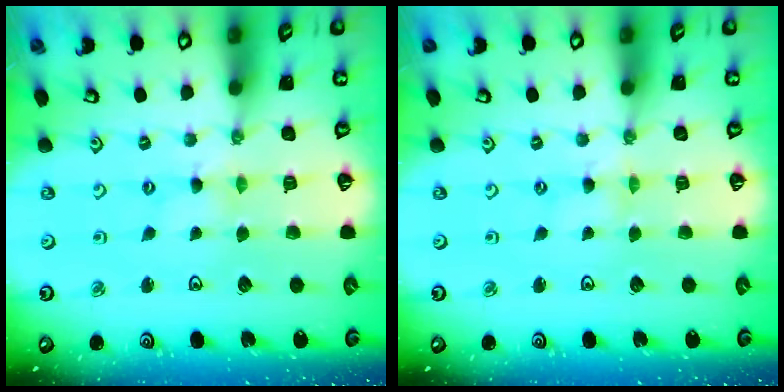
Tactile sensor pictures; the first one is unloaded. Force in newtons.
{"total": 0.0}